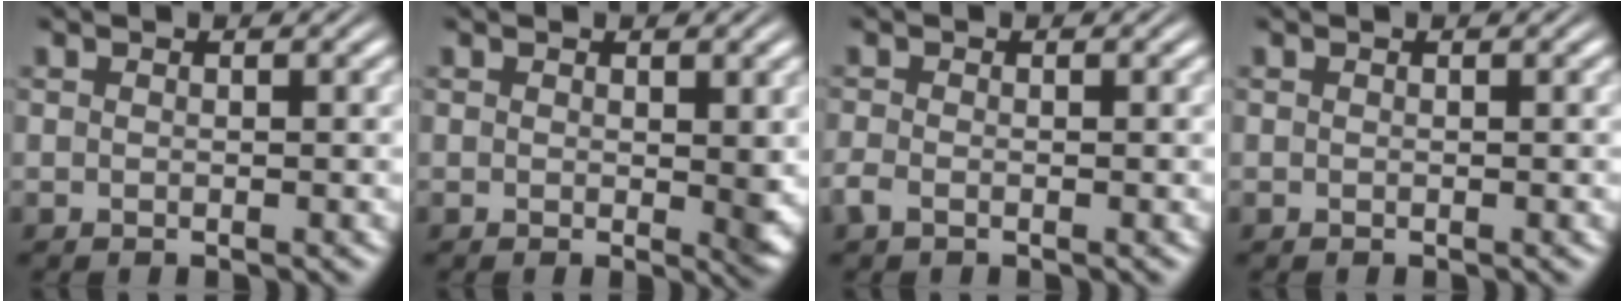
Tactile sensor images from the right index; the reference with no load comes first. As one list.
[{"total": 1.3, "force": [0.3, 0.3, 1.2], "torque": [-0.010, -0.010, 0.007]}, {"total": 1.3, "force": [-1.0, 0.6, 0.6], "torque": [-0.021, -0.009, -0.014]}, {"total": 0.0}]